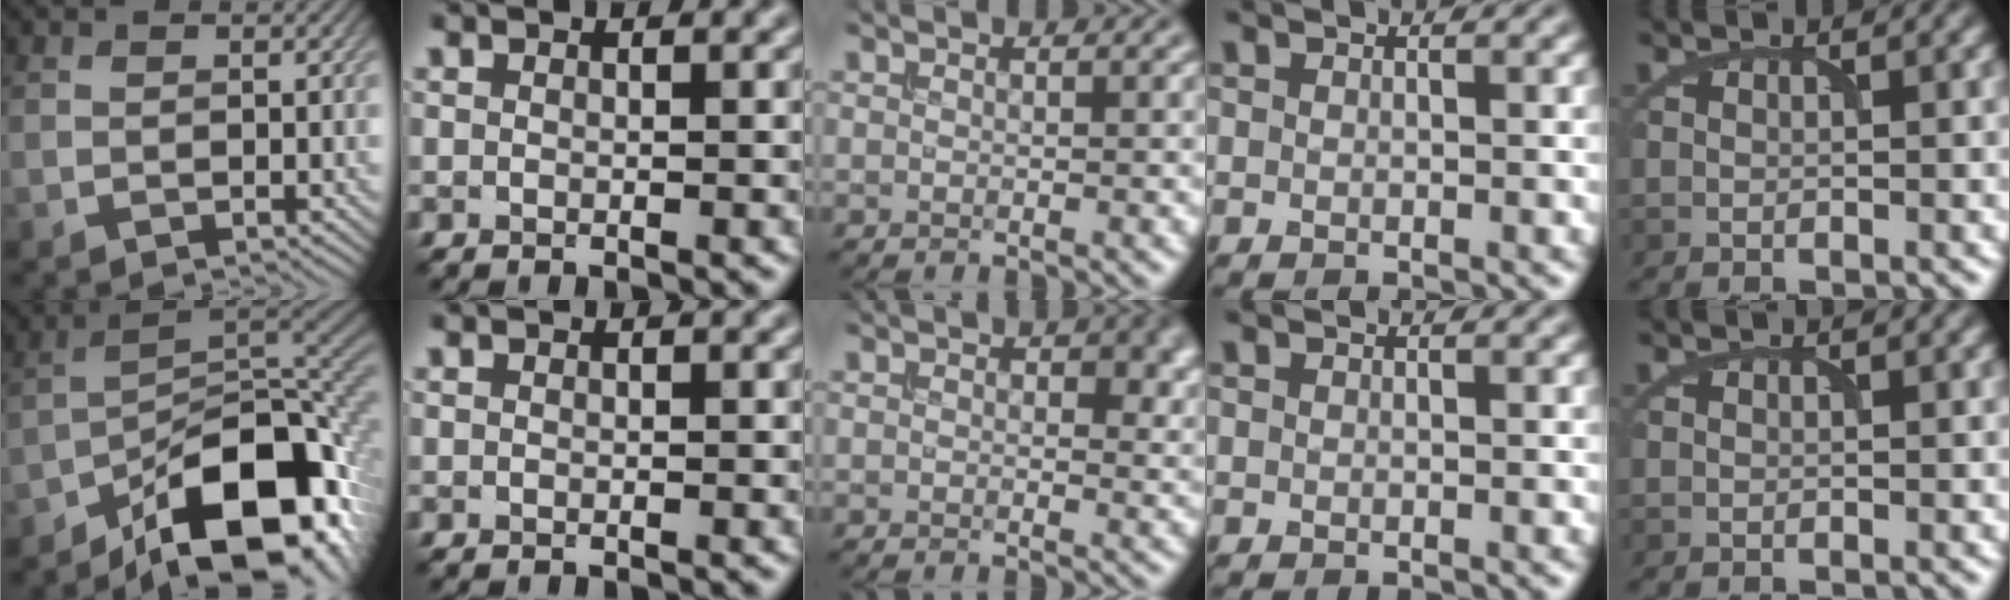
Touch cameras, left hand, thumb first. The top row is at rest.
{"thumb": {"total": 16.1, "force": [-9.5, 6.7, 11.1], "torque": [-0.151, -0.012, -0.162]}, "middle": {"total": 3.3, "force": [1.1, 2.0, 2.4], "torque": [-0.027, -0.003, 0.015]}}